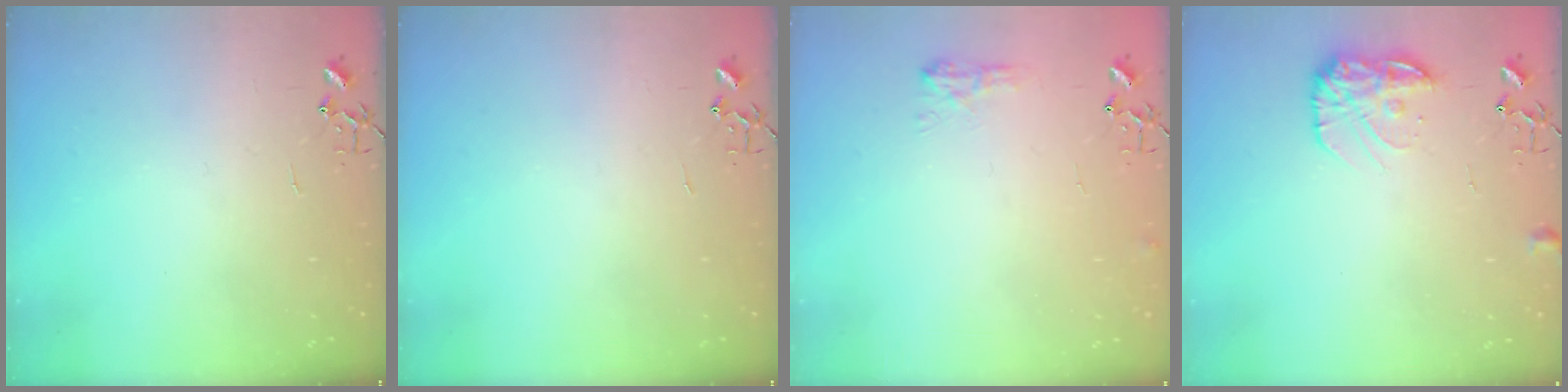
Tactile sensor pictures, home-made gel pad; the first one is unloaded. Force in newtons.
{"total": 0.0}
{"total": 8.0, "press": 7.9, "slide": 0.7}
{"total": 11.9, "press": 11.9, "slide": 0.4}